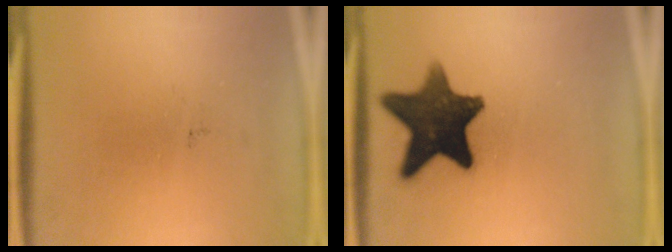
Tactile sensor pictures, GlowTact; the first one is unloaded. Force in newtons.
{"total": 13.8}